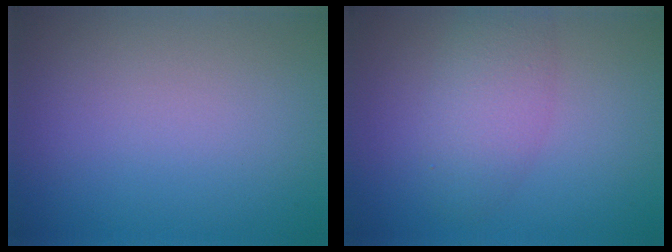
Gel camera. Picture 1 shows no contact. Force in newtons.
{"total": 3.5, "press": 3.5, "slide": 0.1}